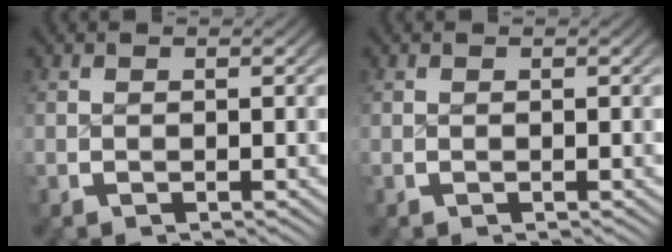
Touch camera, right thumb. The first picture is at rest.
{"total": 0.0}